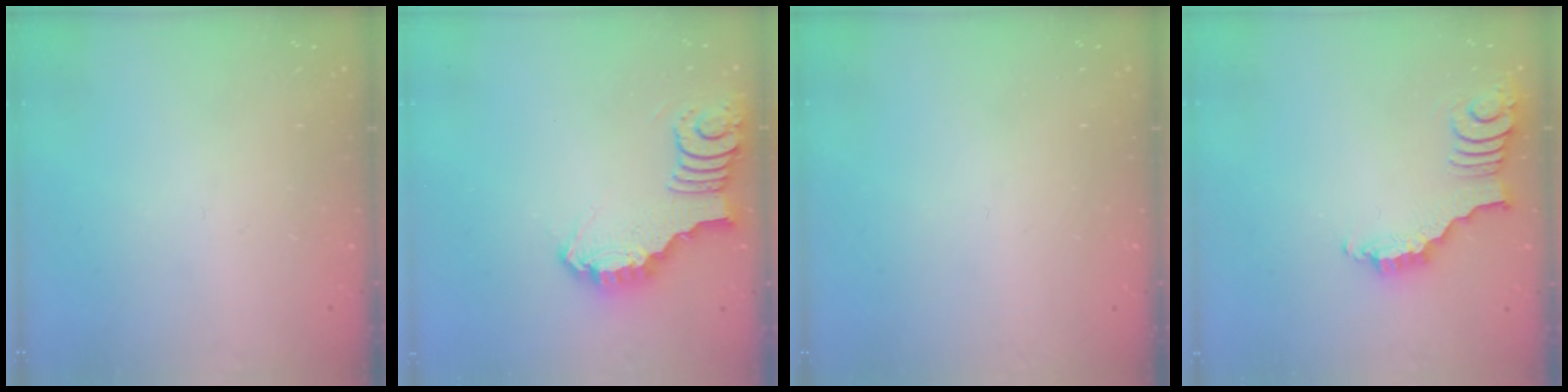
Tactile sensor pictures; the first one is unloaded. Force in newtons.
{"total": 3.8, "press": 3.8, "slide": 0.2}
{"total": 0.0}
{"total": 3.1, "press": 3.1, "slide": 0.4}